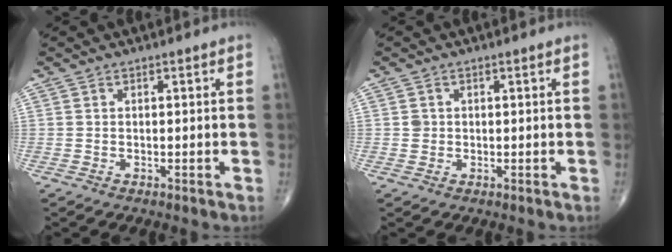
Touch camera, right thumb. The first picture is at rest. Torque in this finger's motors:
{"motor_torque": [0.01, -0.10, 0.05, 0.12, 0.00]}